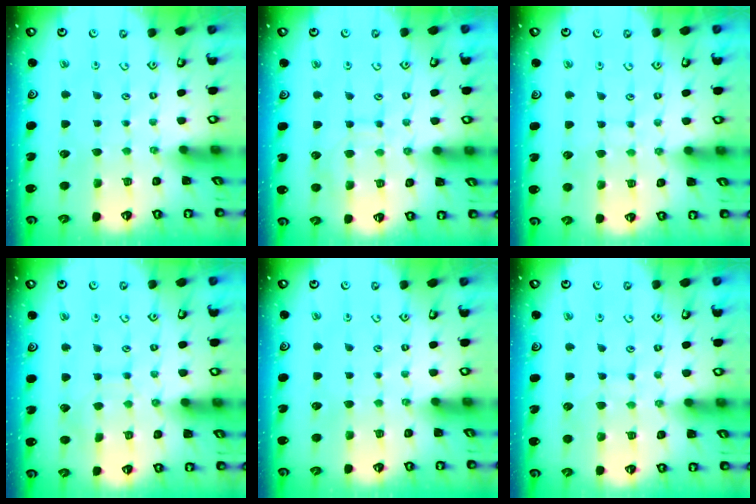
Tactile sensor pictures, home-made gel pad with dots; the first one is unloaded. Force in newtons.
{"total": 9.7, "press": 9.7, "slide": 0.8}
{"total": 6.6, "press": 6.5, "slide": 0.6}
{"total": 4.8, "press": 4.8, "slide": 0.4}
{"total": 0.0}
{"total": 6.7, "press": 6.7, "slide": 0.4}